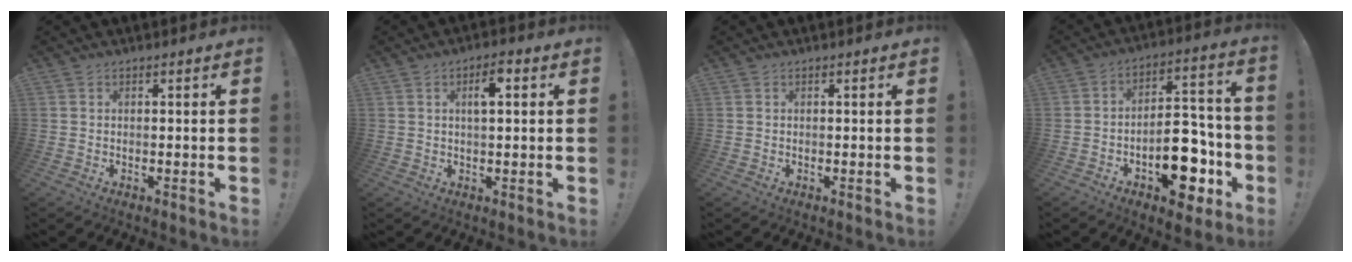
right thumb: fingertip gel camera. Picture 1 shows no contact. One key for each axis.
{"total": 4.5, "fx": 1.3, "fy": 1.5, "fz": 4.1, "tx": -0.051, "ty": -0.002, "tz": 0.013}
{"total": 0.0}
{"total": 16.3, "fx": -7.1, "fy": 9.0, "fz": 11.6, "tx": -0.135, "ty": 0.064, "tz": -0.102}